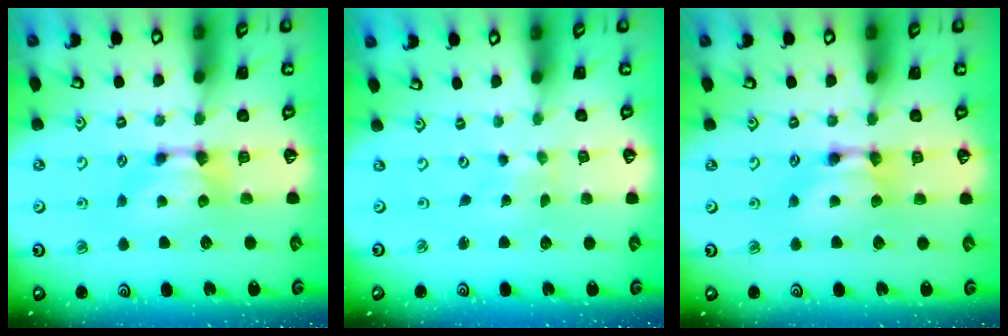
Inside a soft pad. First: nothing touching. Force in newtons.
{"total": 6.0, "press": 6.0, "slide": 0.5}
{"total": 1.9, "press": 1.9, "slide": 0.1}